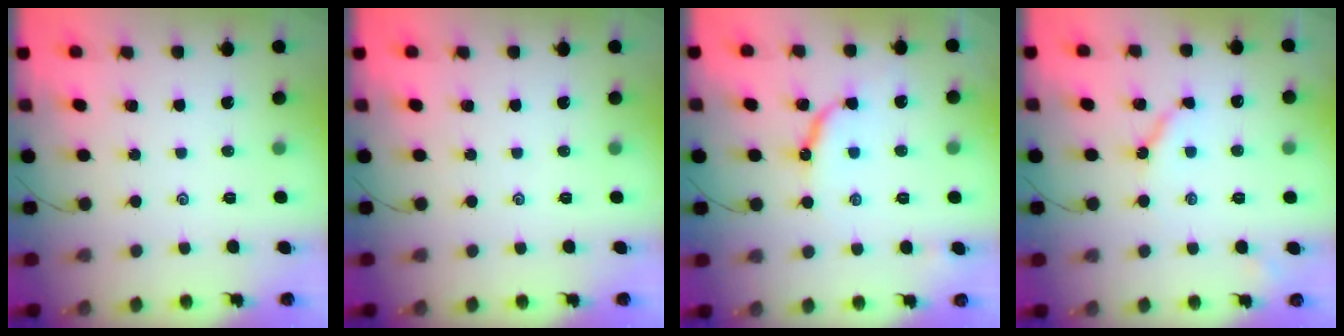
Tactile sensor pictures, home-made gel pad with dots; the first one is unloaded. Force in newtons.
{"total": 0.0}
{"total": 8.0, "press": 8.0, "slide": 0.6}
{"total": 5.7, "press": 5.7, "slide": 0.4}